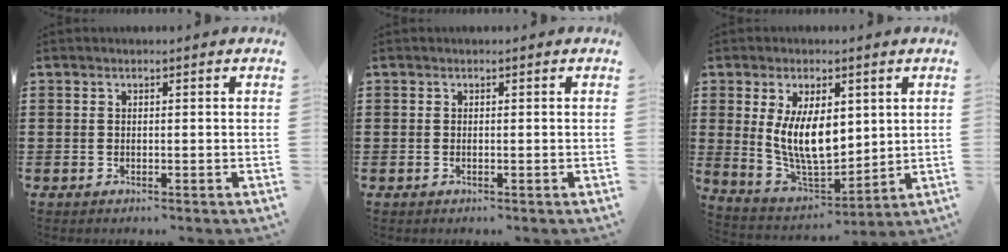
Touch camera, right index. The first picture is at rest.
{"total": 0.0}
{"total": 9.9, "force": [1.8, 5.1, 8.3], "torque": [-0.174, -0.001, 0.031]}